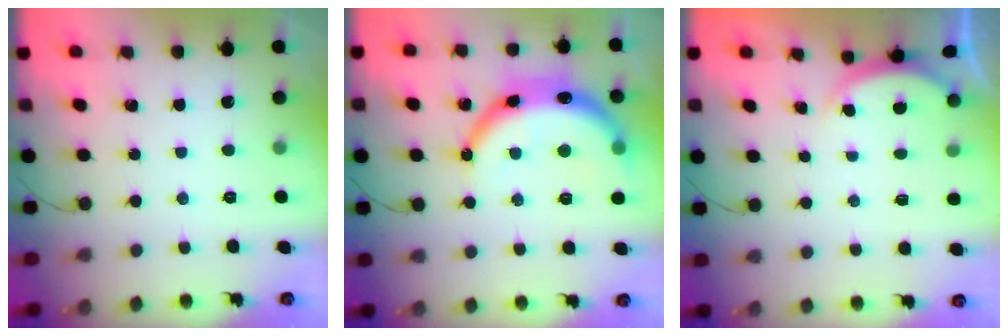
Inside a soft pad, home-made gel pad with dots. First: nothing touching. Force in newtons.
{"total": 16.0, "press": 16.0, "slide": 1.0}
{"total": 1.7, "press": 1.7, "slide": 0.4}